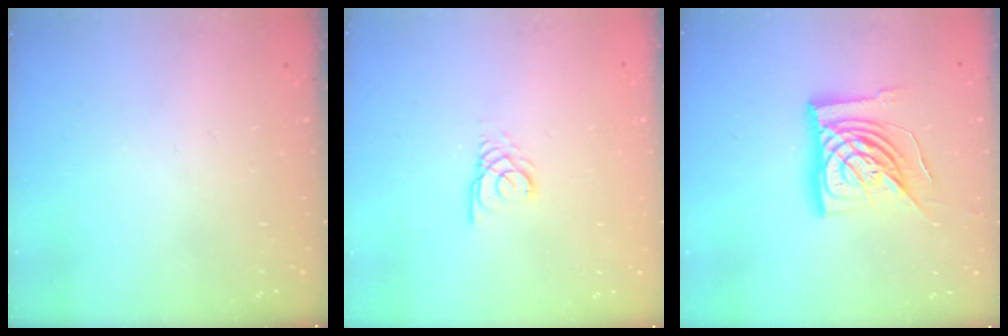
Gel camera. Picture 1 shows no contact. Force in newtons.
{"total": 2.2, "press": 2.2, "slide": 0.2}
{"total": 18.6, "press": 18.5, "slide": 2.2}